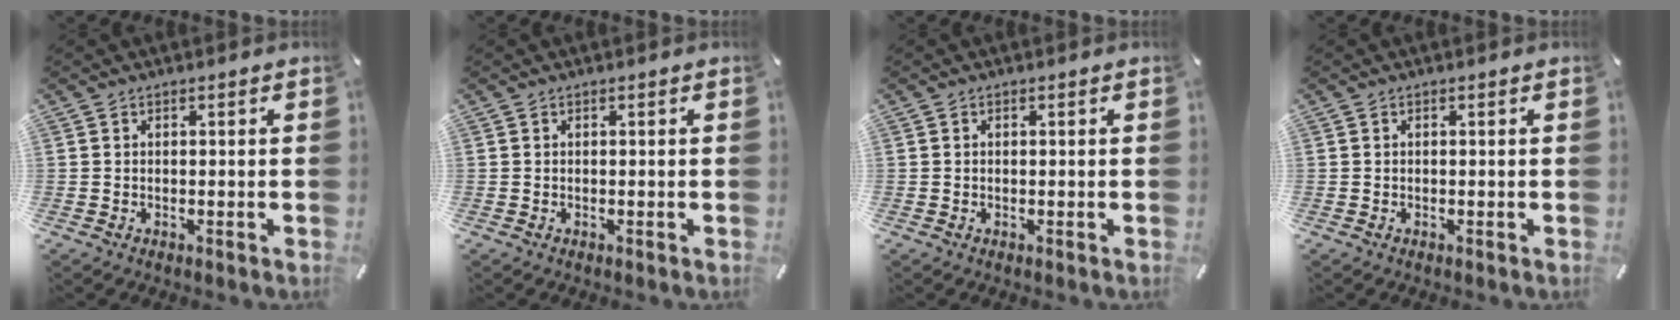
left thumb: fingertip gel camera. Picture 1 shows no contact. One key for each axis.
{"total": 0.0}
{"total": 0.0}
{"total": 0.0}